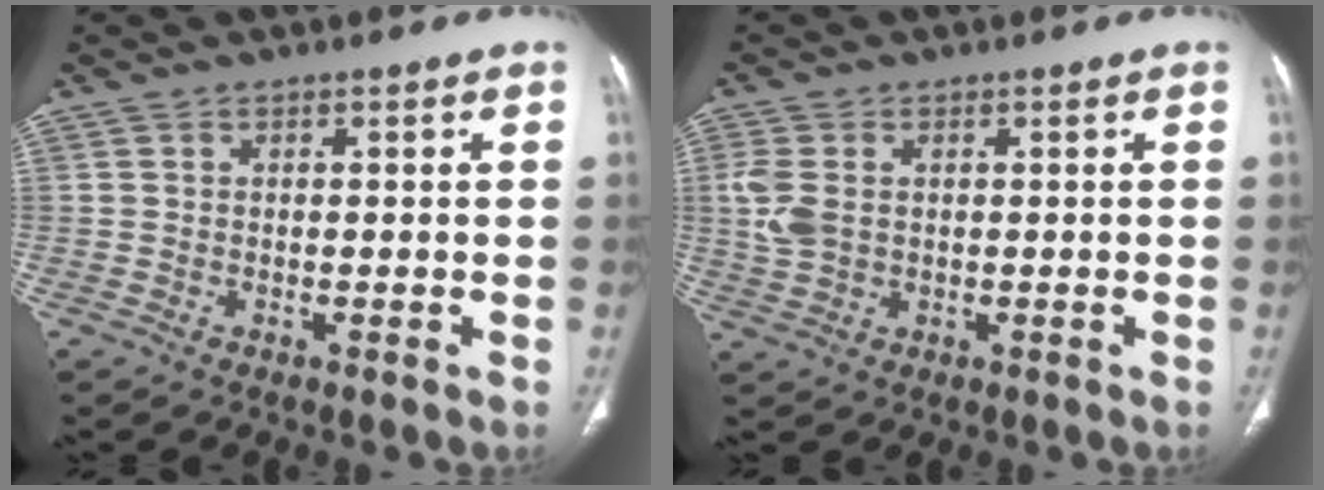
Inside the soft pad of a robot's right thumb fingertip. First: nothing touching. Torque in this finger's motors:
{"motor_torque": [0.15, 0.09, 0.53, 0.41, 0.15]}